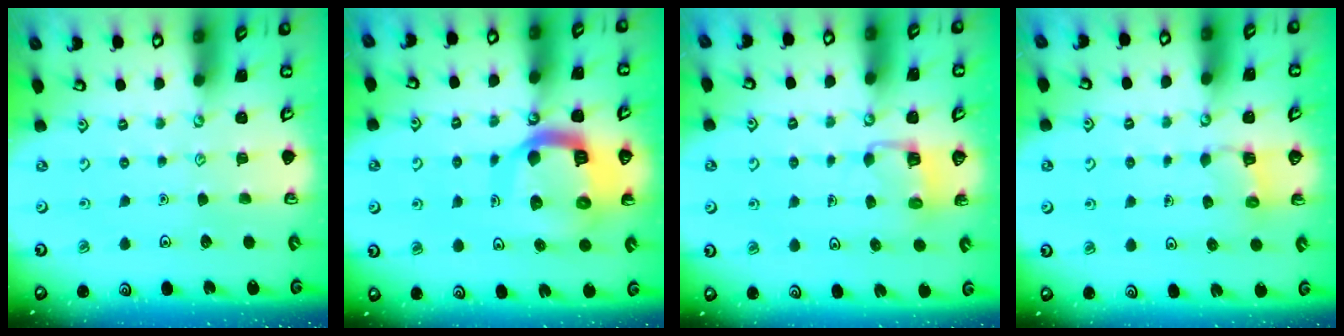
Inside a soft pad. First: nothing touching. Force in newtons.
{"total": 14.7, "press": 14.6, "slide": 1.8}
{"total": 3.4, "press": 3.4, "slide": 0.2}
{"total": 3.1, "press": 3.1, "slide": 0.6}